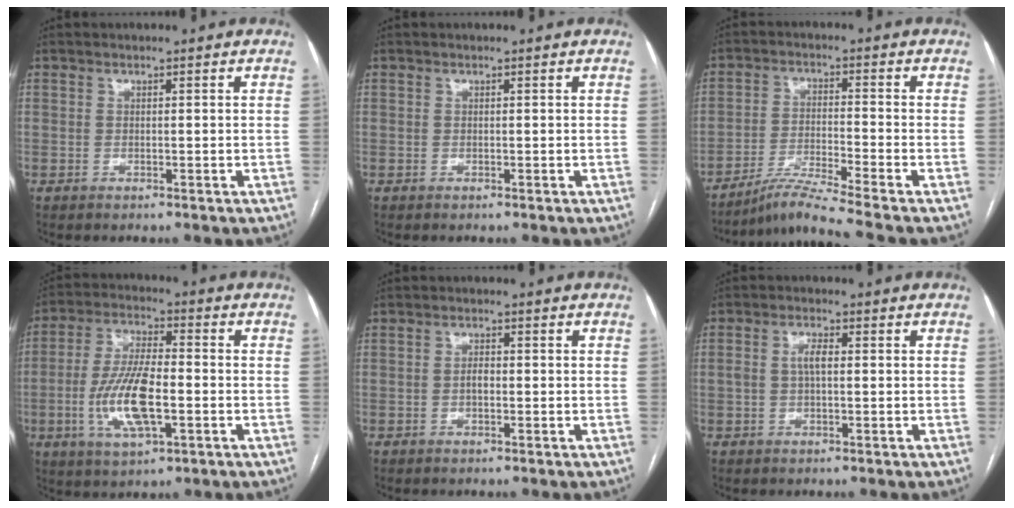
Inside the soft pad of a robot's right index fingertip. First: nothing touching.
{"total": 0.0}
{"total": 7.7, "force": [-6.5, -2.6, 3.1], "torque": [-0.060, -0.026, -0.122]}
{"total": 11.7, "force": [-2.8, 3.3, 10.9], "torque": [-0.226, -0.003, -0.048]}
{"total": 1.5, "force": [-0.3, 0.7, 1.3], "torque": [-0.022, 0.004, -0.005]}
{"total": 2.7, "force": [0.1, 1.1, 2.5], "torque": [-0.051, 0.013, 0.004]}